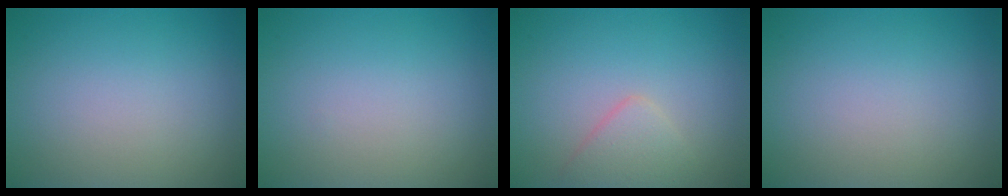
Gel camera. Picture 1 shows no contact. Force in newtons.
{"total": 0.0}
{"total": 2.1, "press": 2.1, "slide": 0.1}
{"total": 0.0}